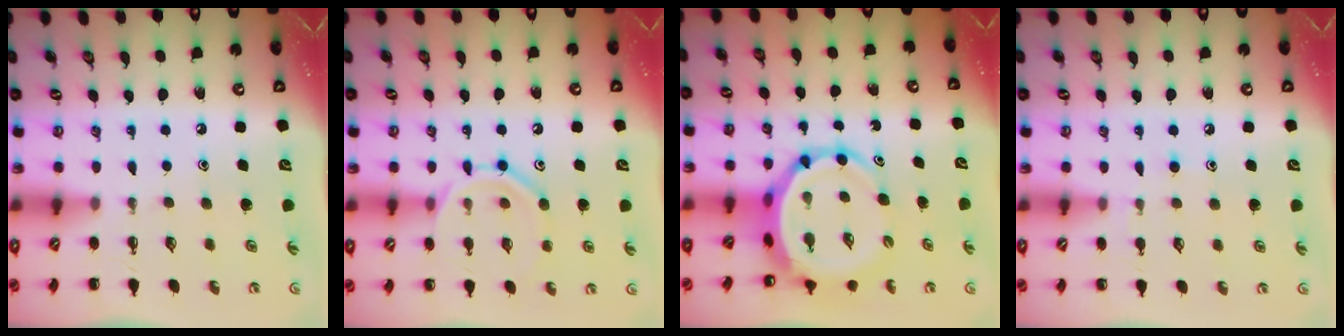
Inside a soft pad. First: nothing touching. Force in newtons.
{"total": 11.7, "press": 11.7, "slide": 1.1}
{"total": 8.4, "press": 8.0, "slide": 2.7}
{"total": 7.6, "press": 7.4, "slide": 1.8}